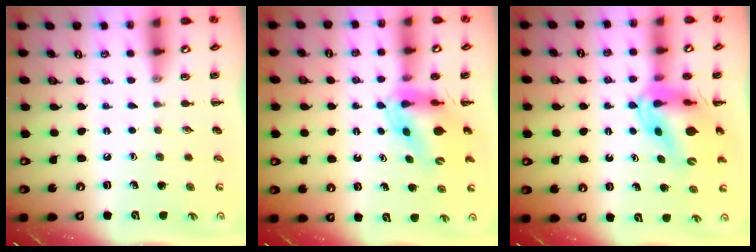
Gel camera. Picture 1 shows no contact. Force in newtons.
{"total": 10.4, "press": 10.0, "slide": 2.8}
{"total": 13.3, "press": 12.7, "slide": 4.0}